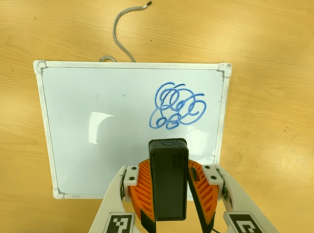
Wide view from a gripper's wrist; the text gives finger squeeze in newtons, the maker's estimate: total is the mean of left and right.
{"total": 6.0, "left": 5.5, "right": 6.6}